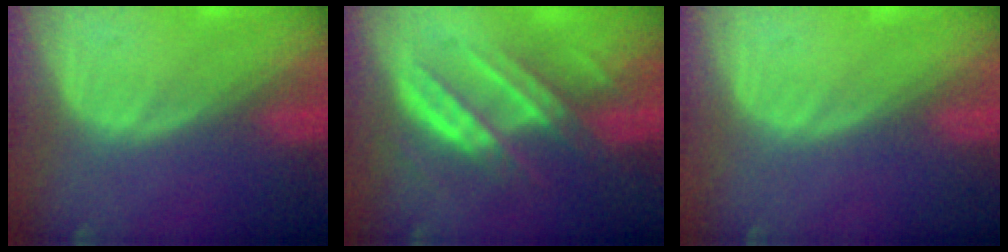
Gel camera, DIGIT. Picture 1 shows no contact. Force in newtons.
{"total": 7.1, "press": 6.9, "slide": 1.8}
{"total": 0.0}